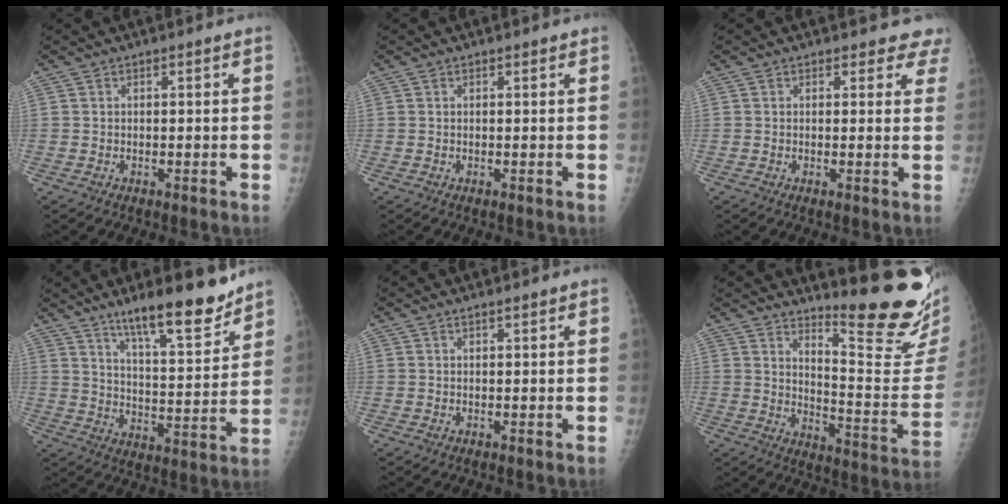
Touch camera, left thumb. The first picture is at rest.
{"total": 0.0}
{"total": 4.2, "force": [3.7, 2.1, 0.0], "torque": [0.041, -0.017, 0.015]}
{"total": 15.0, "force": [11.3, 3.1, 9.3], "torque": [-0.115, -0.077, 0.187]}
{"total": 0.5, "force": [0.4, 0.0, 0.4], "torque": [-0.001, -0.001, 0.009]}
{"total": 19.7, "force": [16.1, 2.4, 11.1], "torque": [-0.131, -0.180, 0.222]}